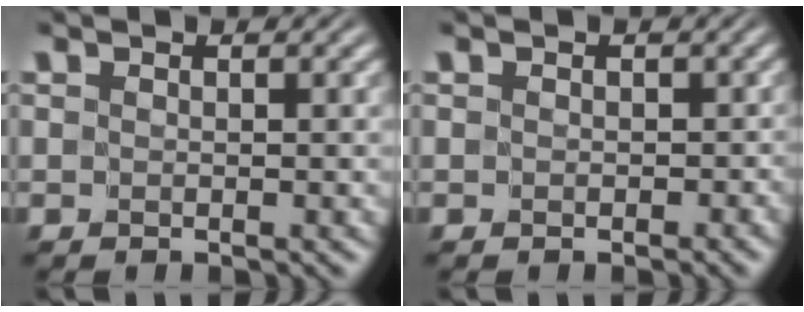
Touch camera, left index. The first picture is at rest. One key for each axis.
{"total": 1.1, "fx": -0.1, "fy": 1.1, "fz": 0.3, "tx": 0.011, "ty": -0.001, "tz": -0.002}